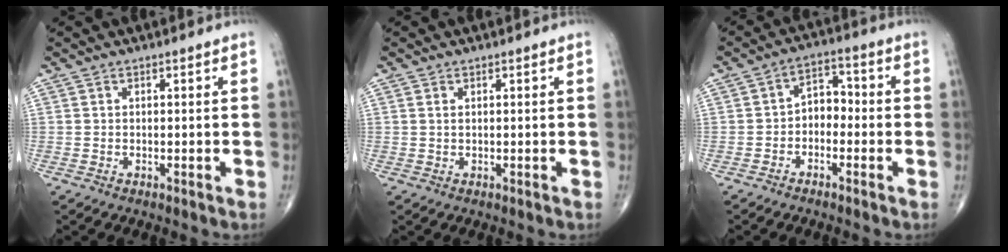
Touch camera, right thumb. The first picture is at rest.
{"total": 0.7, "force": [0.3, 0.3, 0.6], "torque": [-0.011, 0.005, 0.007]}
{"total": 5.1, "force": [-1.4, 3.7, 3.2], "torque": [-0.028, 0.031, -0.039]}